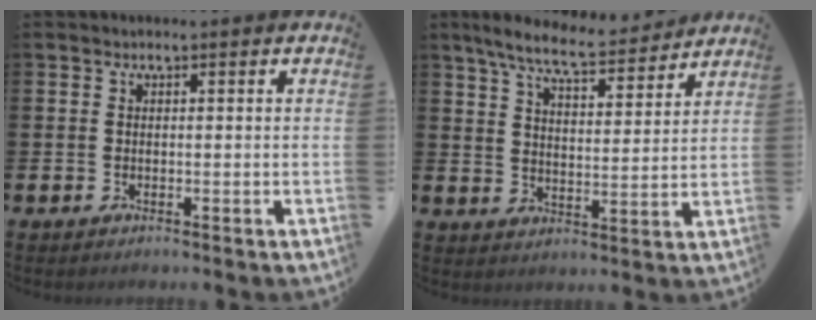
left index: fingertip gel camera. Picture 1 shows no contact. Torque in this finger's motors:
{"motor_torque": [1.04, -1.10, 0.60, 0.14]}